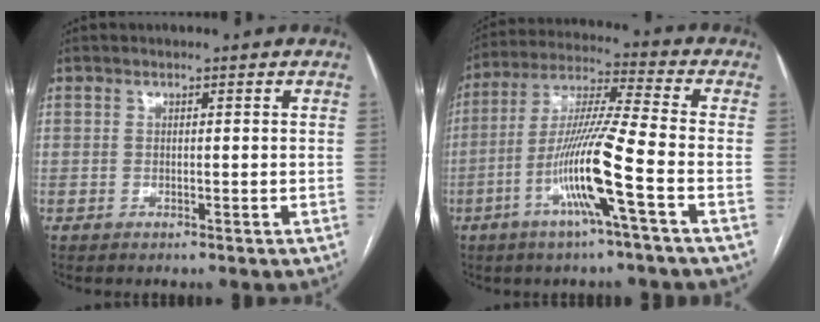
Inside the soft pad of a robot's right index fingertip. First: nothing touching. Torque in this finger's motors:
{"motor_torque": [1.88, -0.26, 1.05, 0.21]}